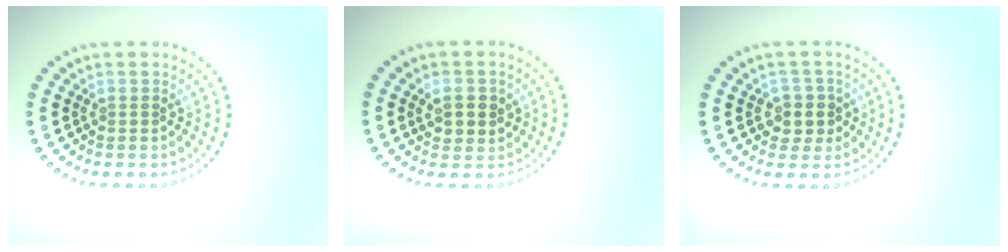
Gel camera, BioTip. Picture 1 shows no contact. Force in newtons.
{"total": 2.6, "press": 2.5, "slide": 0.7}
{"total": 2.3, "press": 2.1, "slide": 1.0}